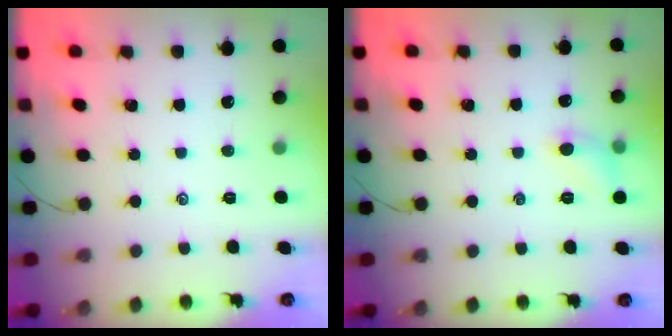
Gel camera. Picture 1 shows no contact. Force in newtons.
{"total": 6.5, "press": 6.3, "slide": 1.6}